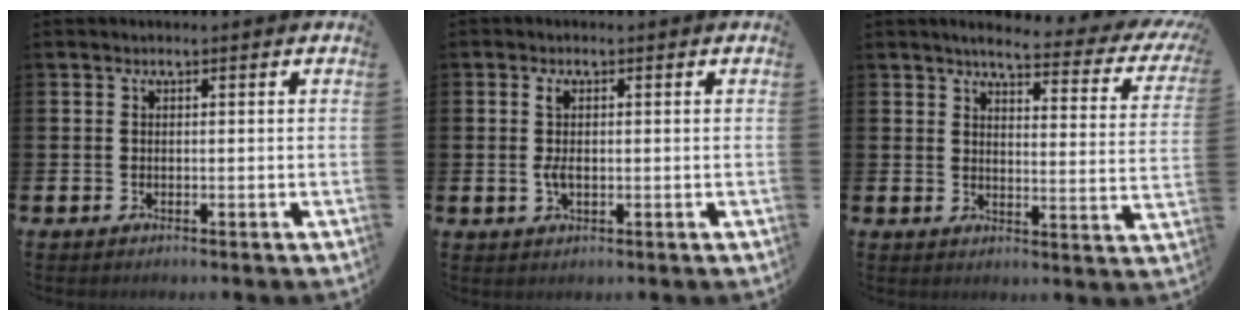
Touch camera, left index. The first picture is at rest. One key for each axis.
{"total": 2.7, "fx": 0.3, "fy": 1.4, "fz": 2.3, "tx": -0.048, "ty": 0.007, "tz": 0.003}
{"total": 4.4, "fx": 3.6, "fy": 1.0, "fz": 2.3, "tx": -0.039, "ty": -0.035, "tz": 0.048}